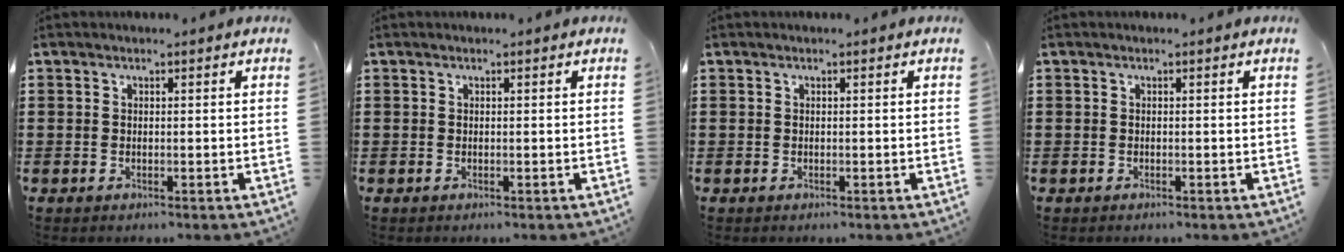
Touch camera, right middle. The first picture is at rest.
{"total": 0.0}
{"total": 0.0}
{"total": 0.0}